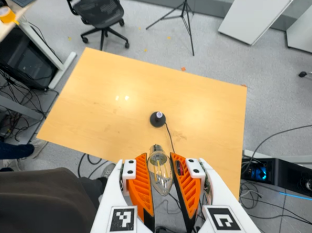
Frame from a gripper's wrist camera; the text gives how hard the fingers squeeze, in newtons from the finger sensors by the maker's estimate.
{"total": 12.3, "left": 12.7, "right": 11.8}